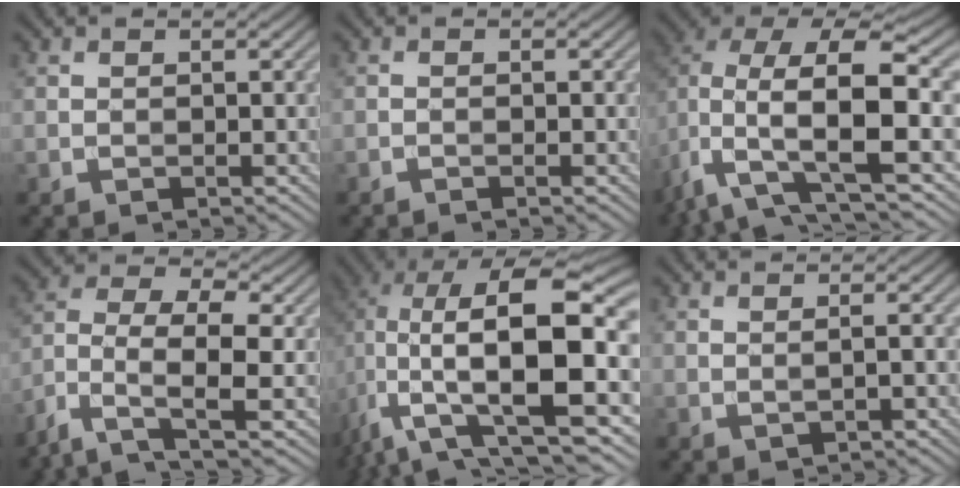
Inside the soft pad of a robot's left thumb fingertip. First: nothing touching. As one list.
[{"total": 0.8, "force": [-0.4, 0.0, 0.7], "torque": [-0.013, 0.002, -0.012]}, {"total": 14.8, "force": [-1.5, 7.5, 12.7], "torque": [-0.267, -0.016, -0.027]}, {"total": 7.7, "force": [-3.3, 3.5, 6.1], "torque": [-0.121, 0.002, -0.078]}, {"total": 17.7, "force": [0.4, 8.1, 15.7], "torque": [-0.290, -0.012, 0.014]}, {"total": 1.2, "force": [0.0, 0.1, 1.2], "torque": [-0.028, 0.000, 0.000]}]